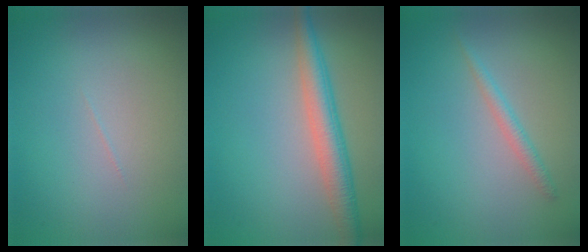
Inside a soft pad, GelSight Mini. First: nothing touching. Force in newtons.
{"total": 4.2, "press": 4.2, "slide": 0.1}
{"total": 1.3, "press": 1.3, "slide": 0.1}